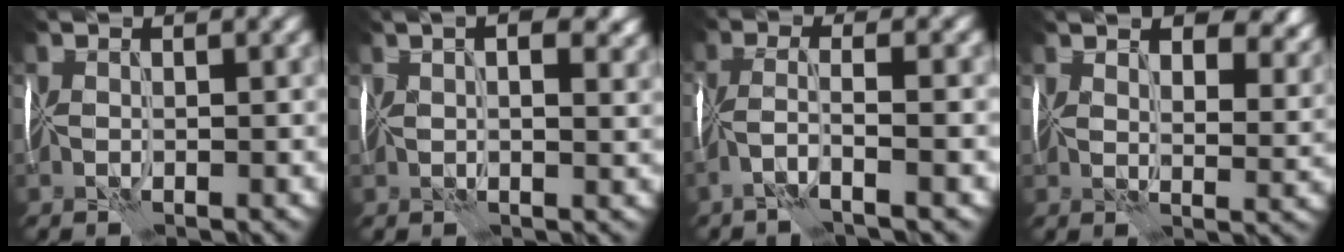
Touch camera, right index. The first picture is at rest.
{"total": 7.3, "force": [3.2, 3.7, 5.4], "torque": [-0.031, 0.028, 0.018]}
{"total": 3.6, "force": [-1.8, 0.5, 3.0], "torque": [-0.061, 0.008, -0.047]}
{"total": 9.8, "force": [6.5, 4.3, 6.0], "torque": [-0.079, 0.011, 0.088]}